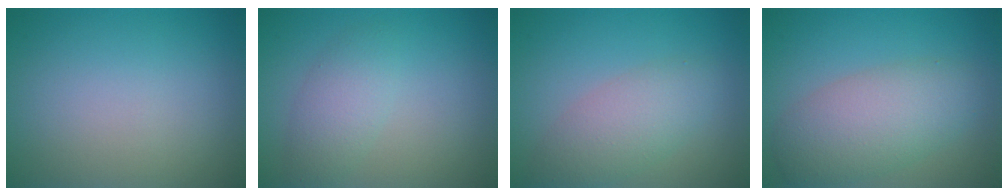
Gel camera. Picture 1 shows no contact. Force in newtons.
{"total": 2.7, "press": 2.7, "slide": 0.0}
{"total": 3.9, "press": 3.9, "slide": 0.2}
{"total": 5.8, "press": 5.8, "slide": 0.2}